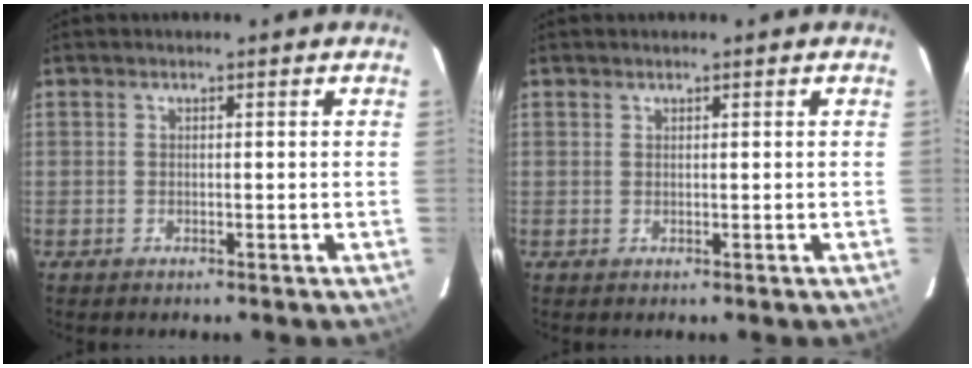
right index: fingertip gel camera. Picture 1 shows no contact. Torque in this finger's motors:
{"motor_torque": [0.42, -0.12, 0.16, 0.05]}